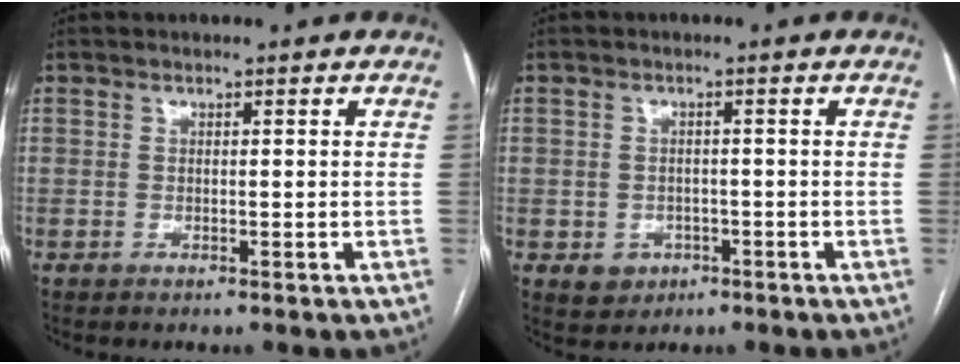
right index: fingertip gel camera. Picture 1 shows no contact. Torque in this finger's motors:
{"motor_torque": [-0.48, -0.03, -1.05, -0.21]}